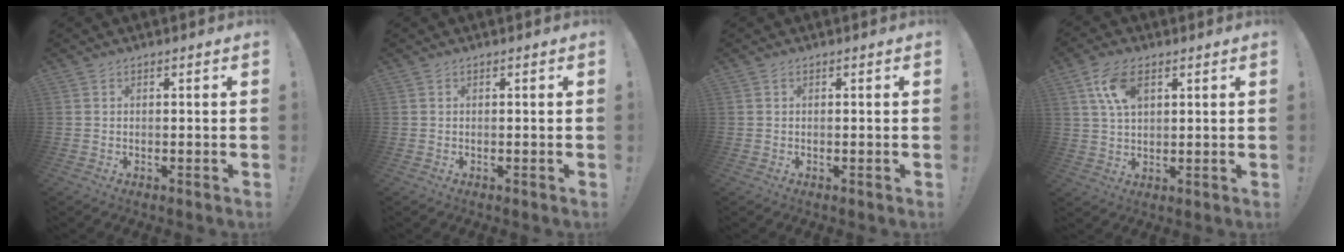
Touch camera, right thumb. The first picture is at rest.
{"total": 0.0}
{"total": 0.0}
{"total": 9.0, "force": [3.6, 5.1, 6.4], "torque": [-0.121, -0.001, 0.070]}